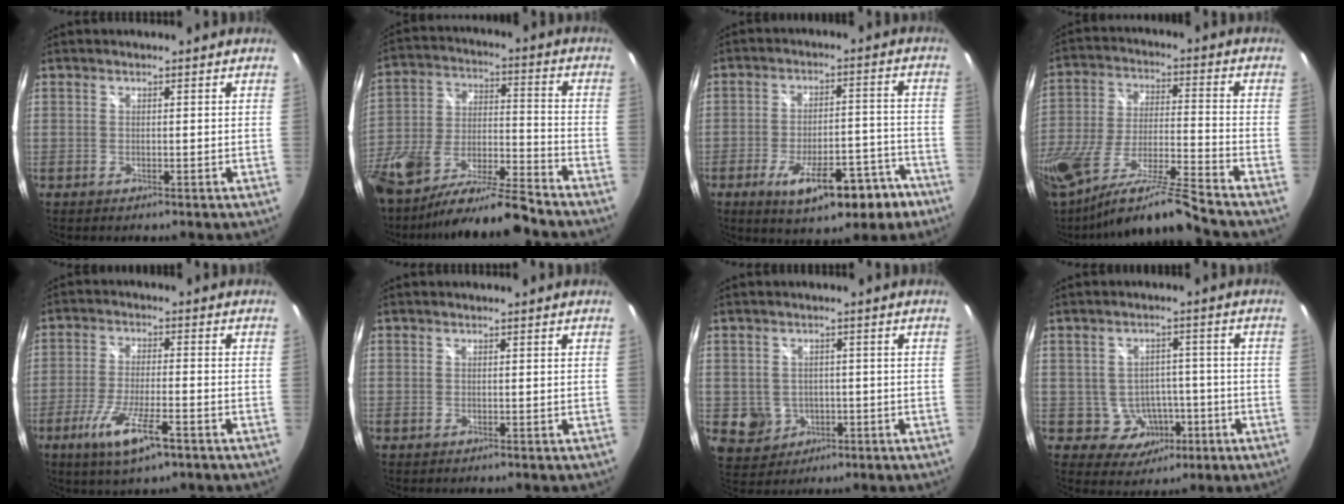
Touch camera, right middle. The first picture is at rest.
{"total": 17.6, "force": [-13.3, 4.0, 10.8], "torque": [-0.222, -0.030, -0.231]}
{"total": 14.7, "force": [-8.8, 5.4, 10.5], "torque": [-0.174, 0.003, -0.117]}
{"total": 17.7, "force": [-14.3, -0.5, 10.4], "torque": [-0.193, -0.040, -0.256]}
{"total": 10.1, "force": [-5.6, 1.9, 8.2], "torque": [-0.172, -0.020, -0.100]}
{"total": 0.0}
{"total": 5.7, "force": [-1.1, 5.3, 1.6], "torque": [-0.045, 0.004, 0.000]}
{"total": 6.7, "force": [-2.3, 5.9, 2.2], "torque": [-0.055, 0.017, -0.011]}